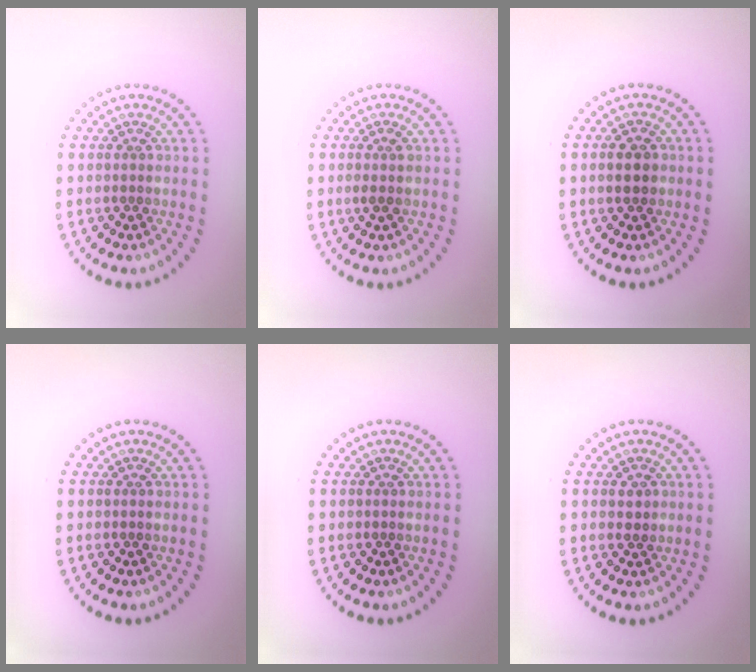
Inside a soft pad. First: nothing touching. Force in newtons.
{"total": 1.1, "press": 0.9, "slide": 0.5}
{"total": 1.9, "press": 1.9, "slide": 0.2}
{"total": 0.0}
{"total": 0.0}
{"total": 0.9, "press": 0.9, "slide": 0.2}